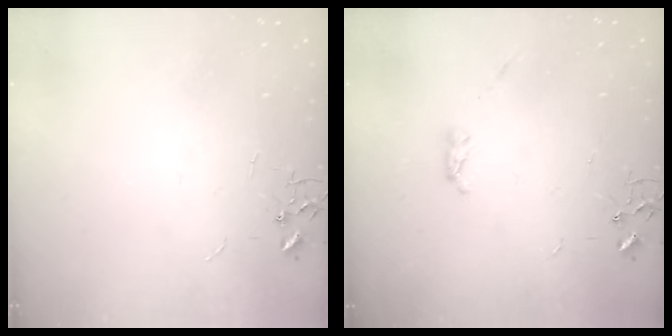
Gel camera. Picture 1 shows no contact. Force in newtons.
{"total": 3.7, "press": 3.7, "slide": 0.6}